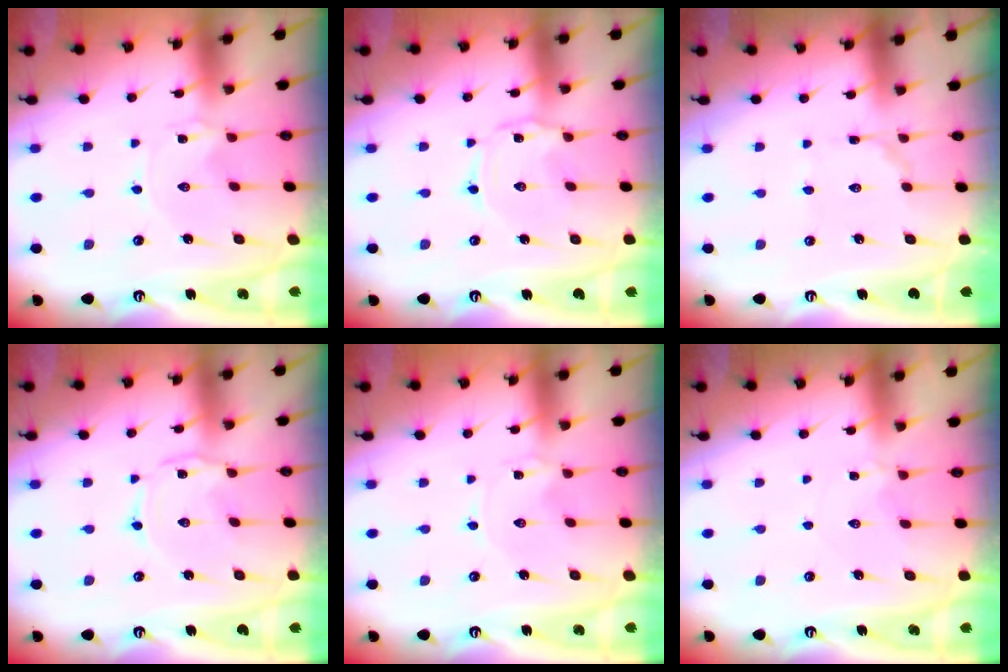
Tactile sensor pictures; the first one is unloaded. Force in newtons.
{"total": 2.0, "press": 2.0, "slide": 0.2}
{"total": 2.6, "press": 2.6, "slide": 0.2}
{"total": 1.5, "press": 1.5, "slide": 0.3}
{"total": 0.0}
{"total": 3.5, "press": 3.4, "slide": 0.5}